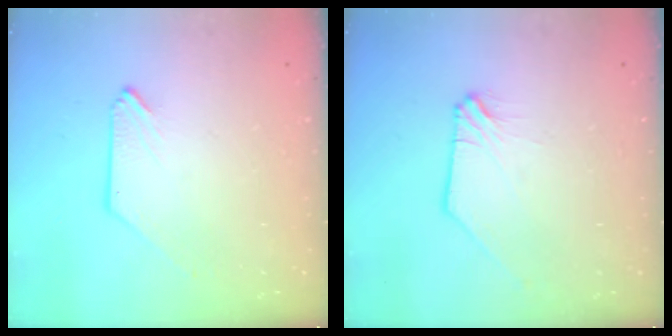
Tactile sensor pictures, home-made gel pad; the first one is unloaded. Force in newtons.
{"total": 0.9, "press": 0.8, "slide": 0.2}